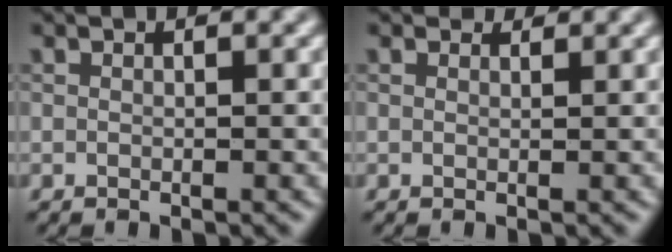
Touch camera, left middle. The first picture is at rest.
{"total": 1.4, "force": [1.2, 0.7, 0.3], "torque": [-0.009, 0.000, 0.001]}